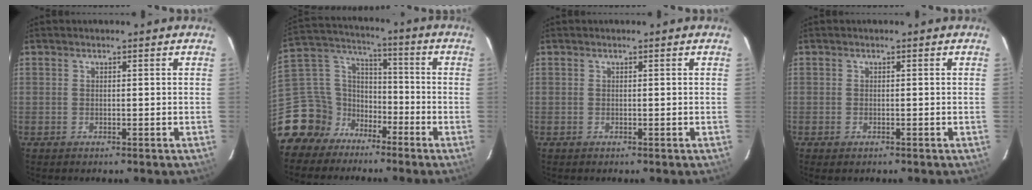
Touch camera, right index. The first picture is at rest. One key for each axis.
{"total": 12.9, "fx": -9.1, "fy": 8.8, "fz": 2.7, "tx": -0.080, "ty": 0.050, "tz": -0.165}
{"total": 0.0}
{"total": 0.8, "fx": -0.5, "fy": 0.4, "fz": 0.5, "tx": -0.008, "ty": -0.003, "tz": -0.009}